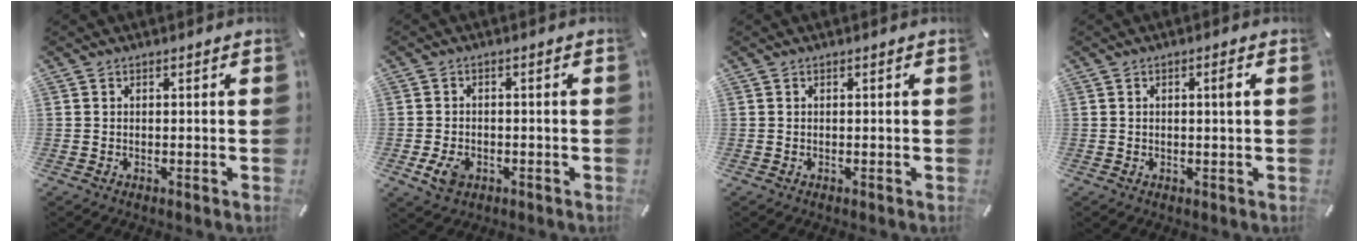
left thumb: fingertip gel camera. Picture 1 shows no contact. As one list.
[{"total": 4.9, "force": [-1.8, 3.5, 3.0], "torque": [-0.060, 0.001, -0.036]}, {"total": 0.0}, {"total": 2.0, "force": [0.4, 0.3, 1.9], "torque": [-0.029, -0.001, 0.003]}]